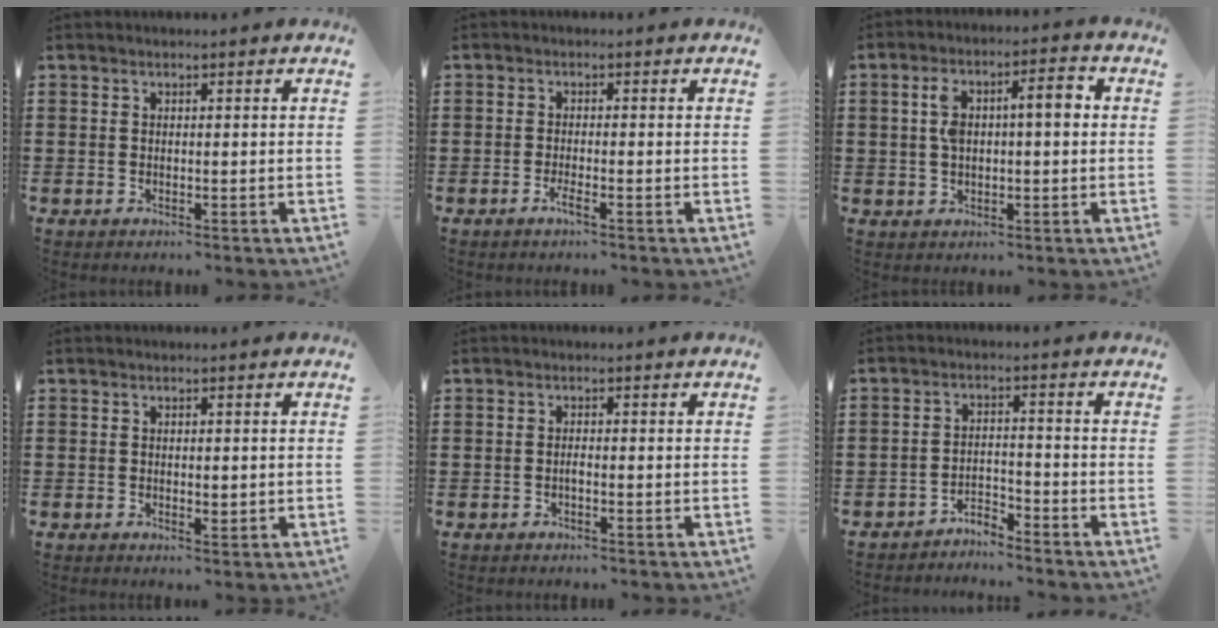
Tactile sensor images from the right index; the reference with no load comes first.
{"total": 1.8, "force": [-1.1, 0.2, 1.4], "torque": [-0.031, -0.004, -0.022]}
{"total": 6.6, "force": [0.8, 2.6, 6.0], "torque": [-0.117, 0.014, 0.010]}
{"total": 1.0, "force": [0.0, 0.6, 0.8], "torque": [-0.014, 0.005, 0.000]}
{"total": 0.9, "force": [-0.4, 0.0, 0.9], "torque": [-0.019, -0.007, -0.004]}
{"total": 3.2, "force": [-3.2, 0.2, -0.1], "torque": [-0.006, 0.003, -0.067]}